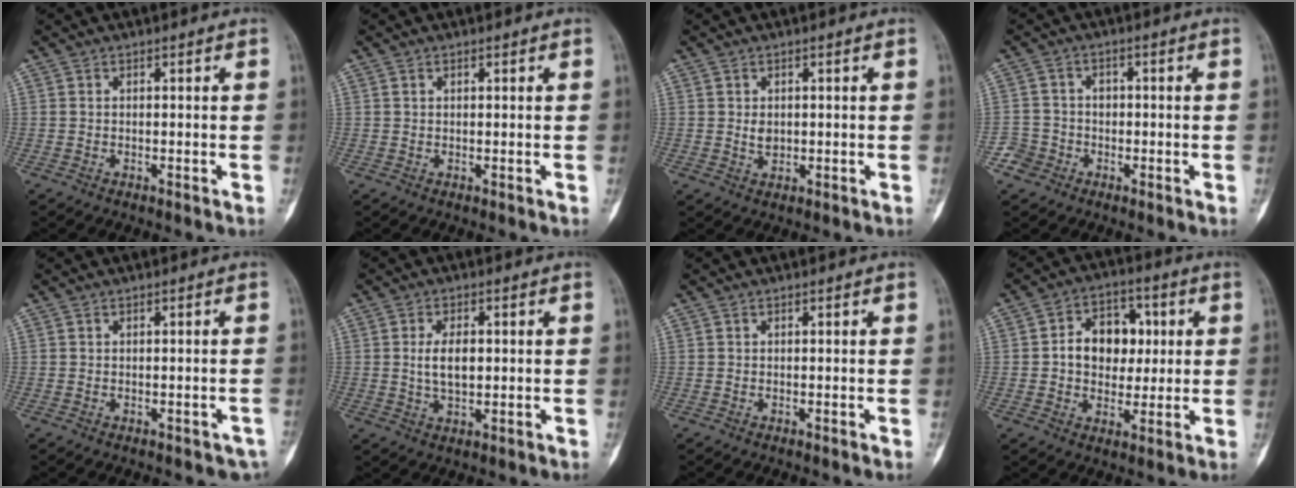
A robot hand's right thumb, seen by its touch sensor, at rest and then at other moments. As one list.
[{"total": 0.5, "force": [0.3, 0.3, 0.3], "torque": [0.000, -0.001, 0.003]}, {"total": 1.8, "force": [0.1, 1.3, 1.3], "torque": [-0.015, -0.002, 0.006]}, {"total": 4.2, "force": [-2.0, 3.7, -0.1], "torque": [0.033, 0.018, -0.043]}, {"total": 1.9, "force": [-1.0, 1.1, 1.1], "torque": [0.000, 0.009, -0.008]}, {"total": 5.4, "force": [0.5, 2.8, 4.5], "torque": [-0.075, -0.003, 0.010]}, {"total": 0.0}, {"total": 11.3, "force": [1.3, 8.5, 7.4], "torque": [-0.062, 0.013, 0.017]}]